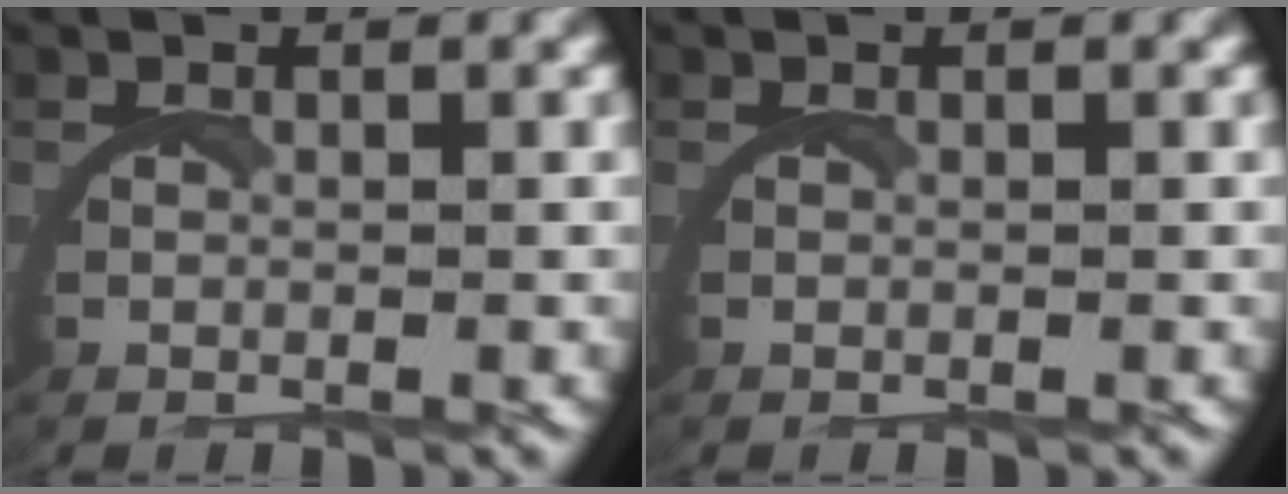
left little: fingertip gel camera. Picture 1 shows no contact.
{"total": 0.0}